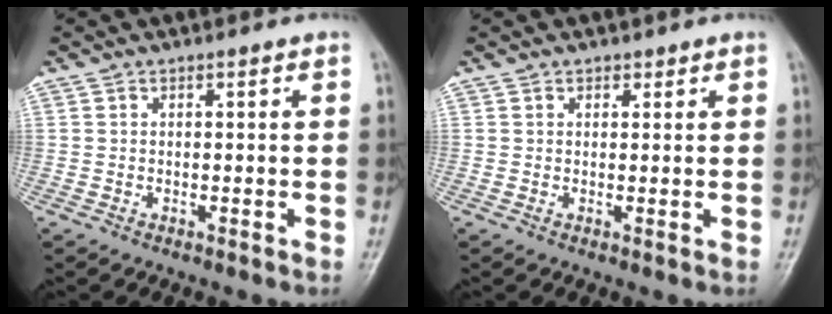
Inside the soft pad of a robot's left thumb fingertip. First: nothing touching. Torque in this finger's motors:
{"motor_torque": [-0.30, -0.05, -0.10, -0.09, -0.05]}